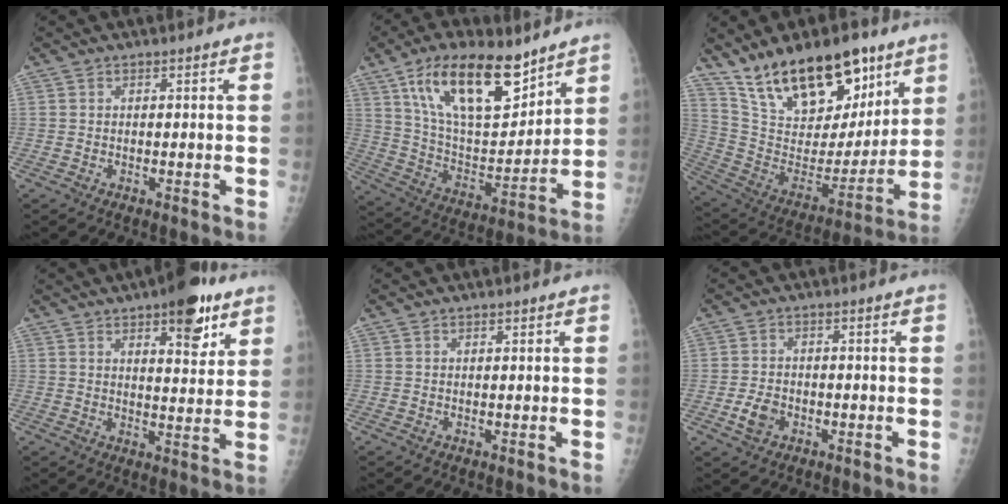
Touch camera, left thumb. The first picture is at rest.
{"total": 20.8, "force": [12.8, 8.7, 14.0], "torque": [-0.205, -0.061, 0.235]}
{"total": 23.8, "force": [15.9, 10.4, 14.4], "torque": [-0.195, -0.067, 0.277]}
{"total": 10.9, "force": [6.3, 4.0, 7.9], "torque": [-0.082, -0.031, 0.086]}
{"total": 0.6, "force": [0.4, 0.1, 0.4], "torque": [-0.005, -0.002, 0.008]}
{"total": 3.8, "force": [-1.4, 2.7, 2.3], "torque": [-0.040, 0.007, -0.025]}